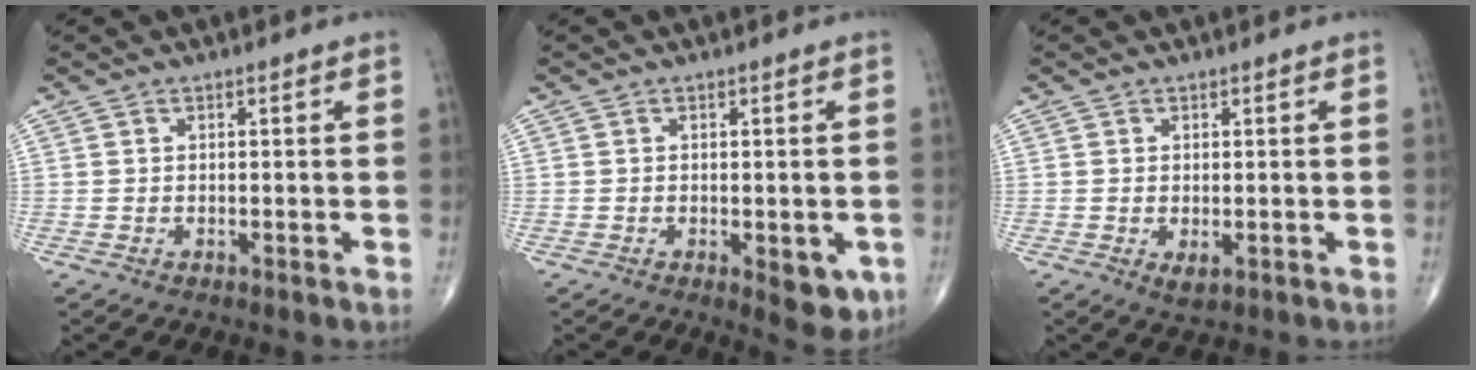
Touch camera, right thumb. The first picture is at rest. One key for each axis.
{"total": 5.7, "fx": -1.8, "fy": 2.6, "fz": 4.8, "tx": -0.041, "ty": -0.007, "tz": -0.017}
{"total": 1.9, "fx": -0.4, "fy": 1.0, "fz": 1.6, "tx": -0.025, "ty": -0.003, "tz": -0.002}